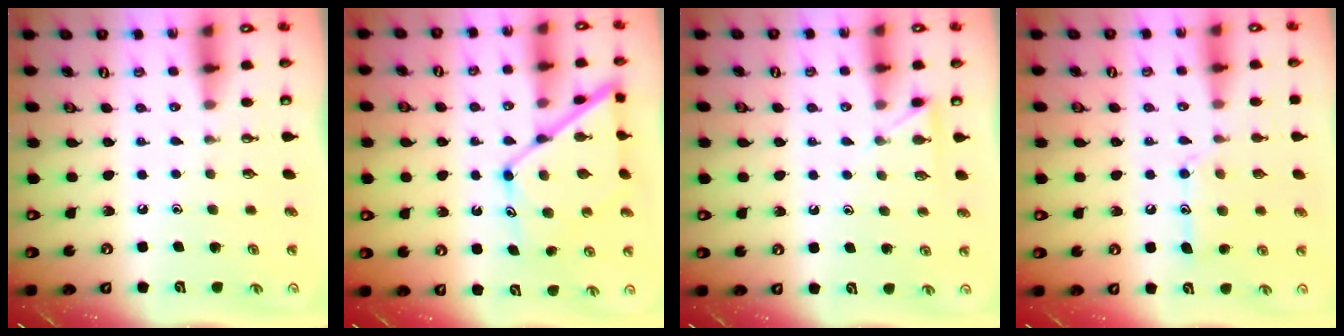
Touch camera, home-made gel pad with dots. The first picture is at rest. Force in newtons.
{"total": 13.9, "press": 13.9, "slide": 1.0}
{"total": 3.9, "press": 3.9, "slide": 0.4}
{"total": 11.0, "press": 10.9, "slide": 0.7}